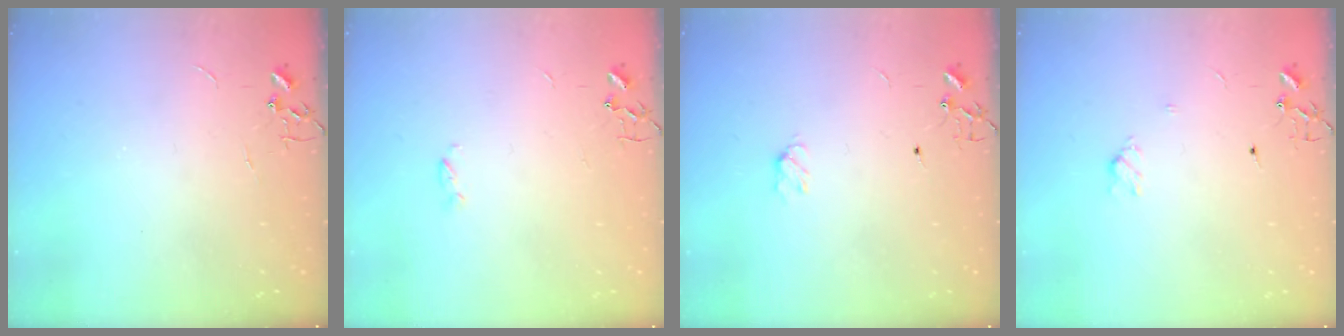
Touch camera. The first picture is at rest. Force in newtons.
{"total": 2.3, "press": 2.2, "slide": 0.4}
{"total": 3.9, "press": 3.8, "slide": 0.9}
{"total": 4.4, "press": 4.4, "slide": 0.6}